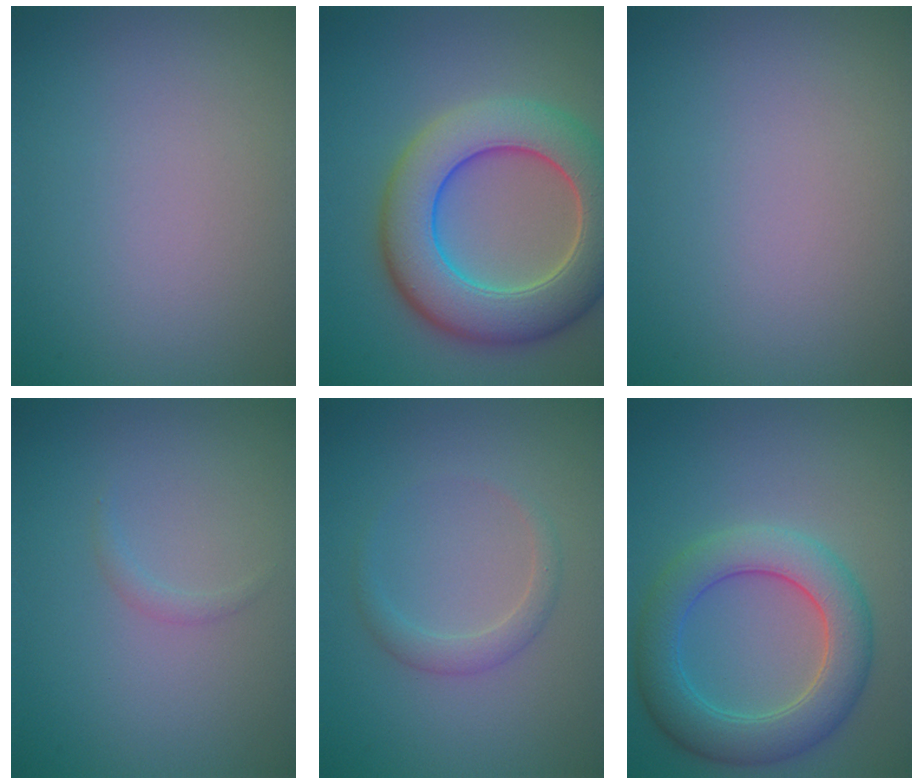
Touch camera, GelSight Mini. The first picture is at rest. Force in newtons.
{"total": 9.5, "press": 9.5, "slide": 0.9}
{"total": 0.0}
{"total": 0.7, "press": 0.7, "slide": 0.1}
{"total": 1.7, "press": 1.7, "slide": 0.0}
{"total": 6.1, "press": 6.1, "slide": 0.2}